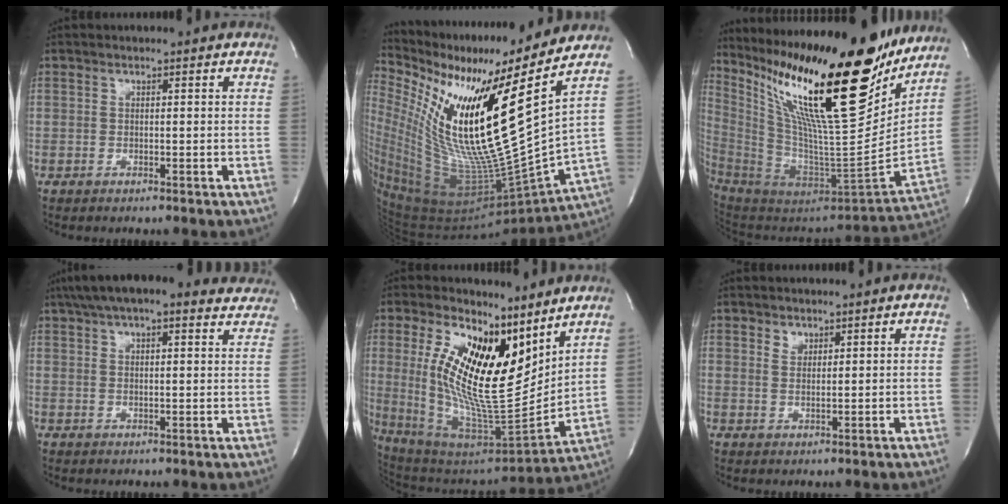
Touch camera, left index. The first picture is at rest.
{"total": 27.2, "force": [11.7, 0.8, 24.5], "torque": [-0.469, -0.024, 0.203]}
{"total": 31.4, "force": [22.2, 4.4, 21.8], "torque": [-0.402, -0.042, 0.363]}
{"total": 19.0, "force": [15.7, 4.9, 9.4], "torque": [-0.149, 0.051, 0.198]}
{"total": 19.4, "force": [8.0, 6.2, 16.5], "torque": [-0.315, -0.016, 0.150]}
{"total": 1.4, "force": [1.0, 0.7, 0.8], "torque": [-0.014, 0.000, 0.023]}